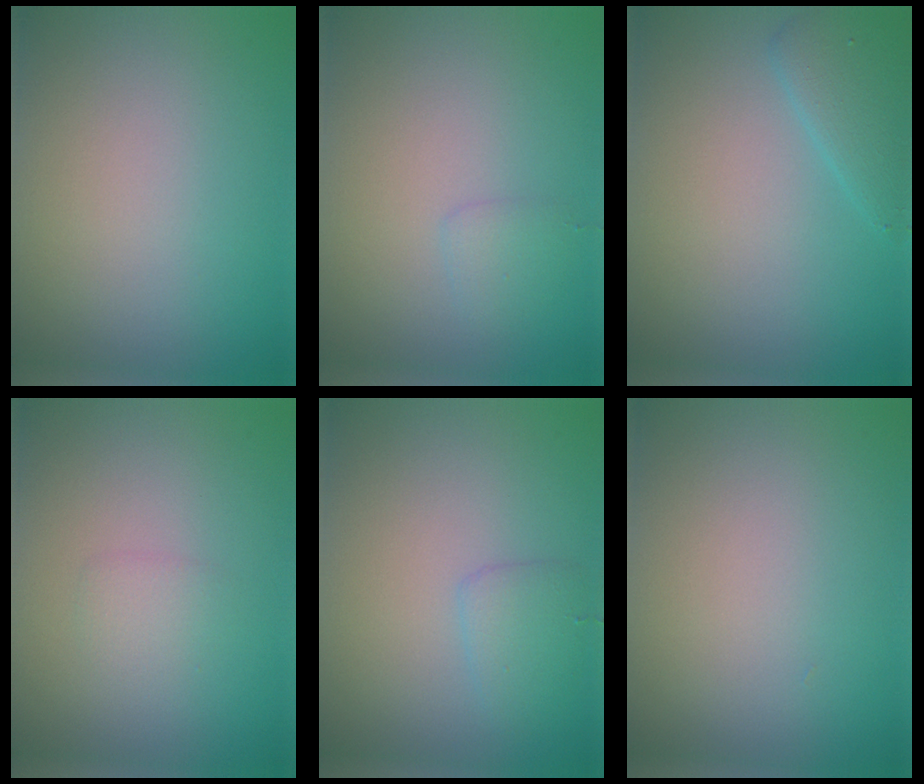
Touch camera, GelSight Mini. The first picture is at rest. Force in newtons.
{"total": 1.1, "press": 1.1, "slide": 0.1}
{"total": 2.9, "press": 2.9, "slide": 0.2}
{"total": 1.2, "press": 1.2, "slide": 0.1}
{"total": 1.7, "press": 1.7, "slide": 0.1}
{"total": 0.0}